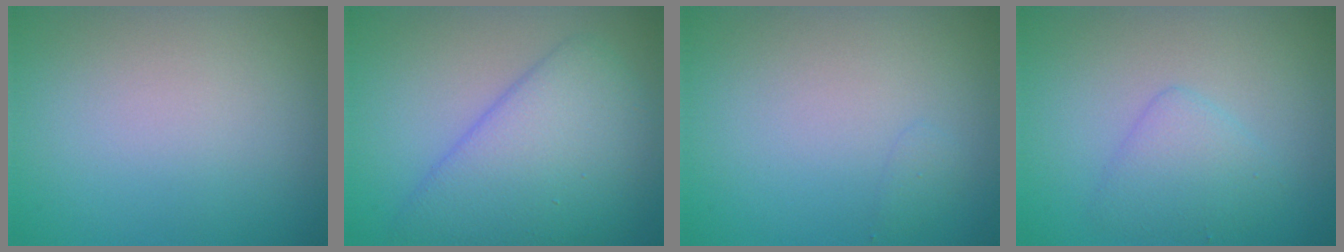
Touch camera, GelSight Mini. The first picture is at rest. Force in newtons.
{"total": 6.7, "press": 6.7, "slide": 0.3}
{"total": 0.6, "press": 0.6, "slide": 0.1}
{"total": 2.5, "press": 2.5, "slide": 0.1}